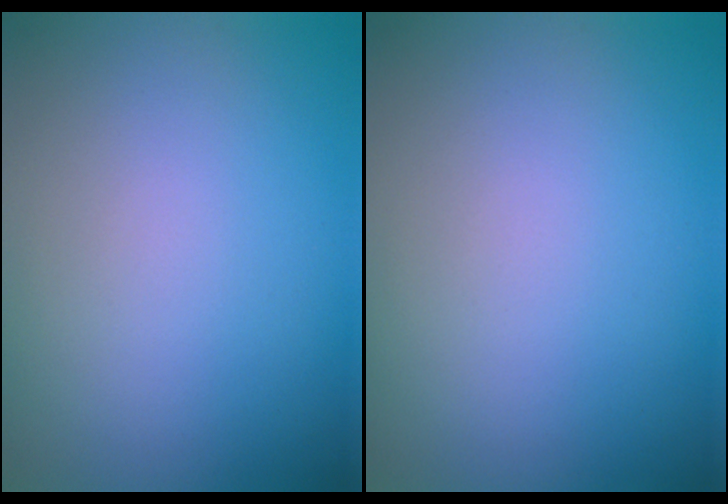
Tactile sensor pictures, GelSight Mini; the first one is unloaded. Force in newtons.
{"total": 0.0}